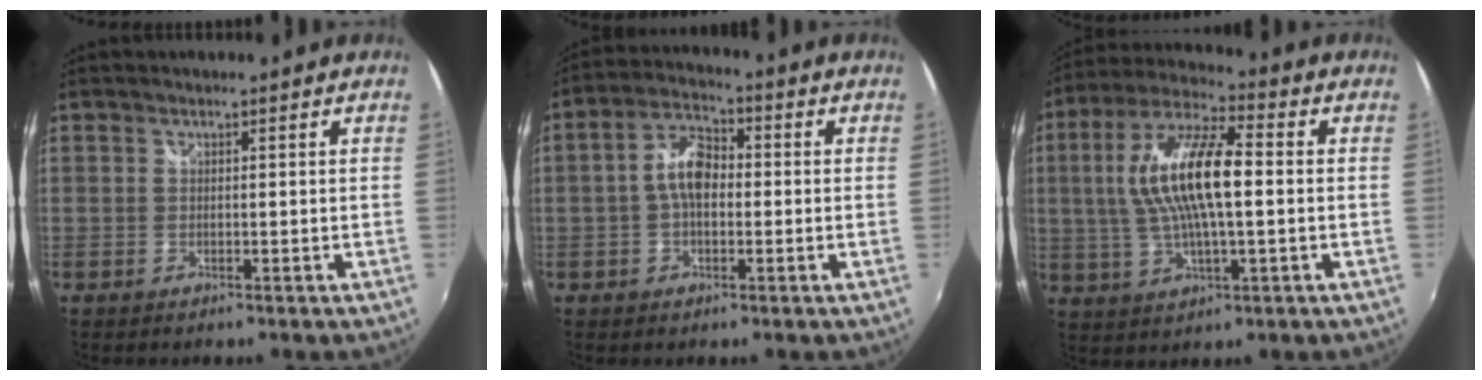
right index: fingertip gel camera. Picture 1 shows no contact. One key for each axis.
{"total": 6.7, "fx": -0.5, "fy": 3.9, "fz": 5.3, "tx": -0.104, "ty": 0.019, "tz": -0.010}
{"total": 15.1, "fx": 1.0, "fy": 4.5, "fz": 14.4, "tx": -0.279, "ty": 0.015, "tz": 0.014}